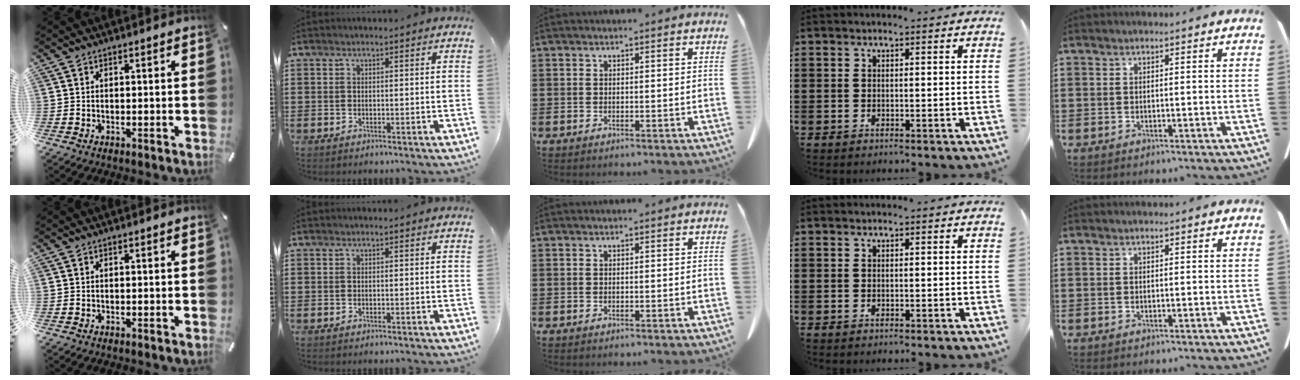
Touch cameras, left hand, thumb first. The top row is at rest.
{}